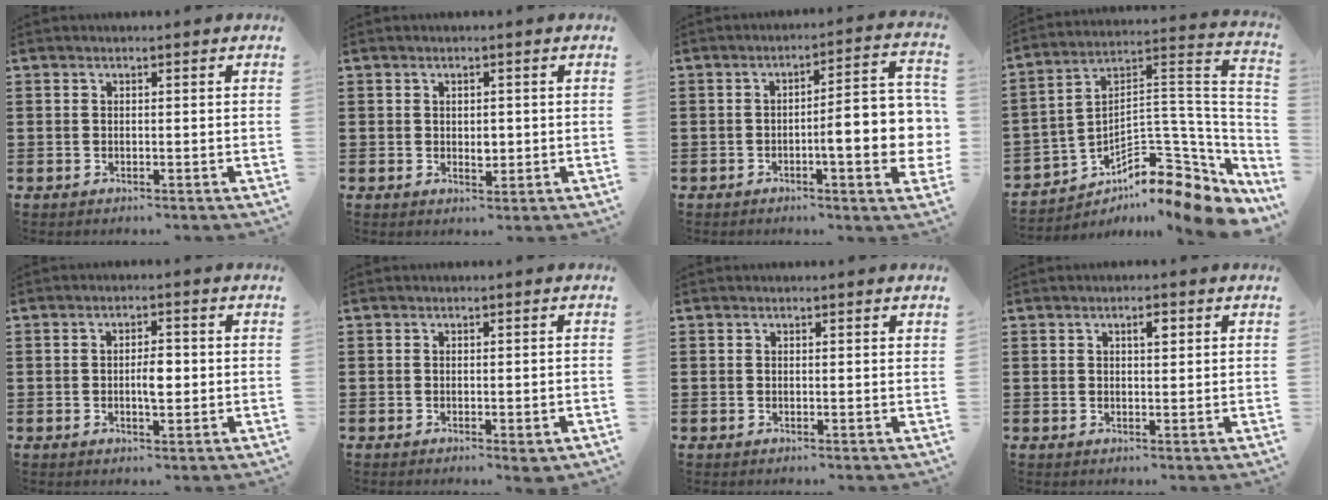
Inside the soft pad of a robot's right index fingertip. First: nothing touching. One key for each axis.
{"total": 2.0, "fx": 0.1, "fy": 1.2, "fz": 1.6, "tx": -0.023, "ty": 0.001, "tz": 0.000}
{"total": 9.9, "fx": -1.5, "fy": 2.3, "fz": 9.5, "tx": -0.126, "ty": -0.019, "tz": -0.030}
{"total": 8.6, "fx": -5.8, "fy": 3.5, "fz": 5.4, "tx": -0.078, "ty": -0.007, "tz": -0.115}
{"total": 3.4, "fx": -0.2, "fy": 1.3, "fz": 3.1, "tx": -0.051, "ty": 0.000, "tz": -0.006}
{"total": 0.9, "fx": -0.6, "fy": 0.1, "fz": 0.7, "tx": -0.012, "ty": -0.004, "tz": -0.009}
{"total": 0.0}
{"total": 1.9, "fx": 0.7, "fy": 0.6, "fz": 1.6, "tx": -0.025, "ty": 0.003, "tz": 0.009}